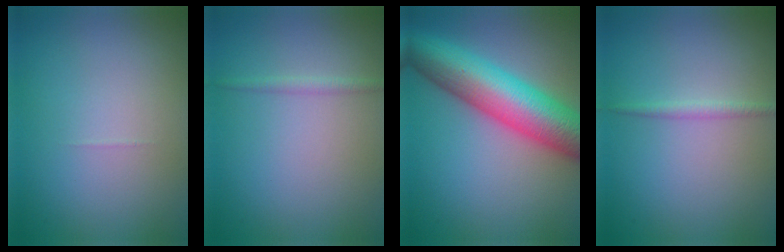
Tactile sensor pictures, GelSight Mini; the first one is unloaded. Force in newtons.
{"total": 1.0, "press": 1.0, "slide": 0.0}
{"total": 10.6, "press": 10.6, "slide": 0.4}
{"total": 1.0, "press": 1.0, "slide": 0.0}